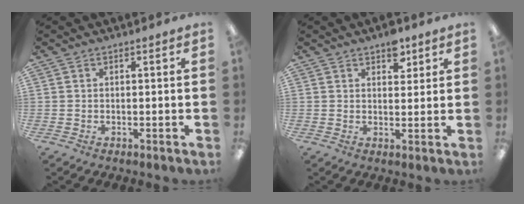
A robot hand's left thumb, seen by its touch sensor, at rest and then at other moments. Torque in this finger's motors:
{"motor_torque": [0.29, 0.10, 0.24, -0.06, 0.00]}